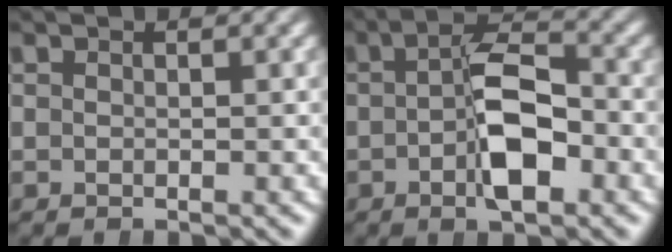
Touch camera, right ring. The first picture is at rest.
{"total": 5.6, "force": [-1.1, 2.2, 5.0], "torque": [-0.077, -0.003, -0.021]}